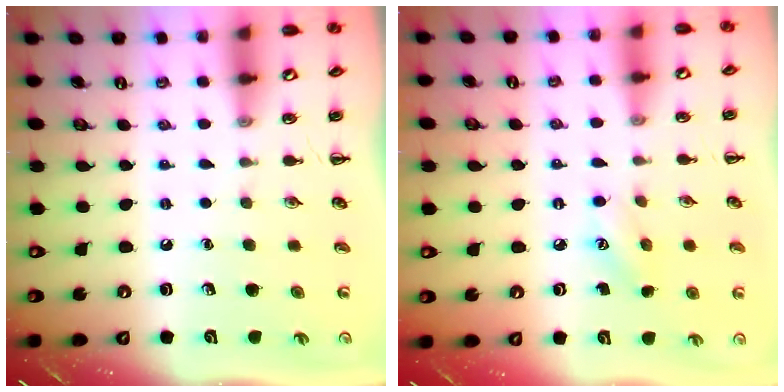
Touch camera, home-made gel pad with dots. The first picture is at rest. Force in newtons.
{"total": 6.2, "press": 5.9, "slide": 1.6}